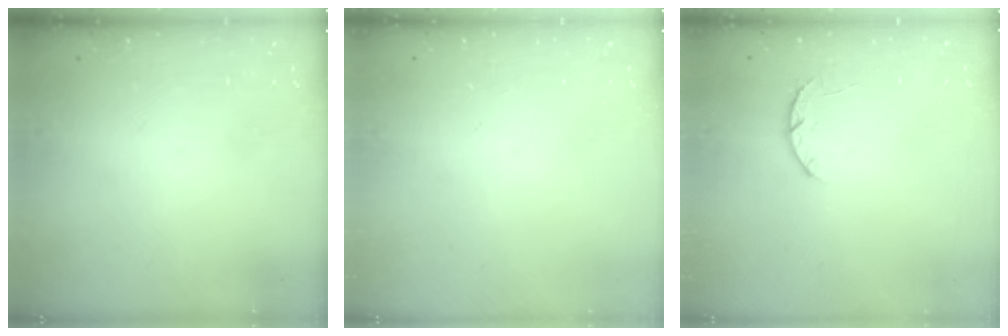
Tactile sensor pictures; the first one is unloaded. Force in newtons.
{"total": 0.0}
{"total": 3.4, "press": 3.4, "slide": 0.6}